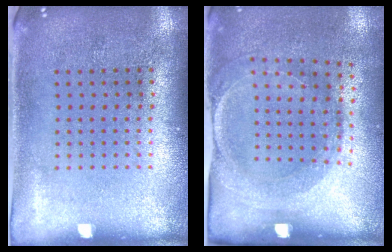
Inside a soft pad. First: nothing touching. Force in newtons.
{"total": 1.6, "press": 1.4, "slide": 0.8}